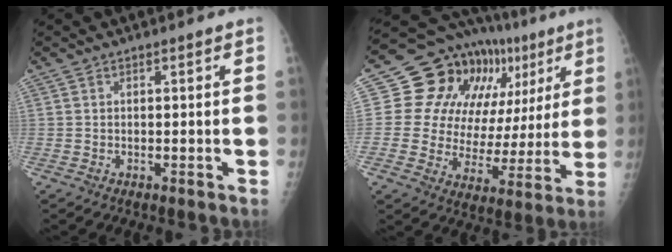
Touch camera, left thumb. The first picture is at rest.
{"total": 21.1, "force": [7.9, 14.2, 13.5], "torque": [-0.134, 0.015, 0.123]}